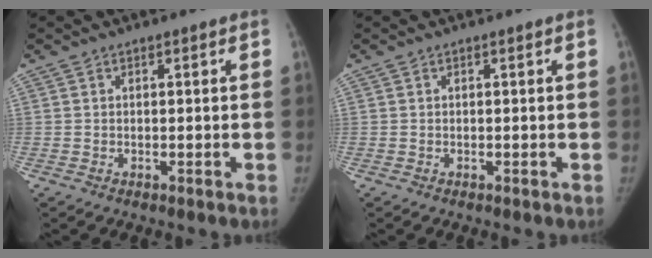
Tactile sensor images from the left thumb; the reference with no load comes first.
{"total": 0.0}